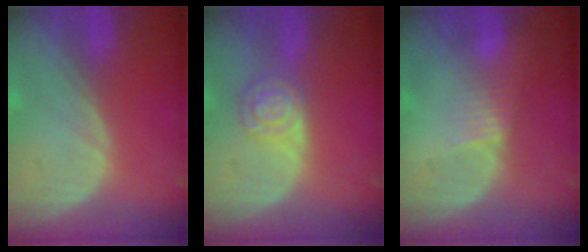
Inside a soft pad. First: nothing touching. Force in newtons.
{"total": 5.5, "press": 4.8, "slide": 2.6}
{"total": 2.6, "press": 2.4, "slide": 0.9}